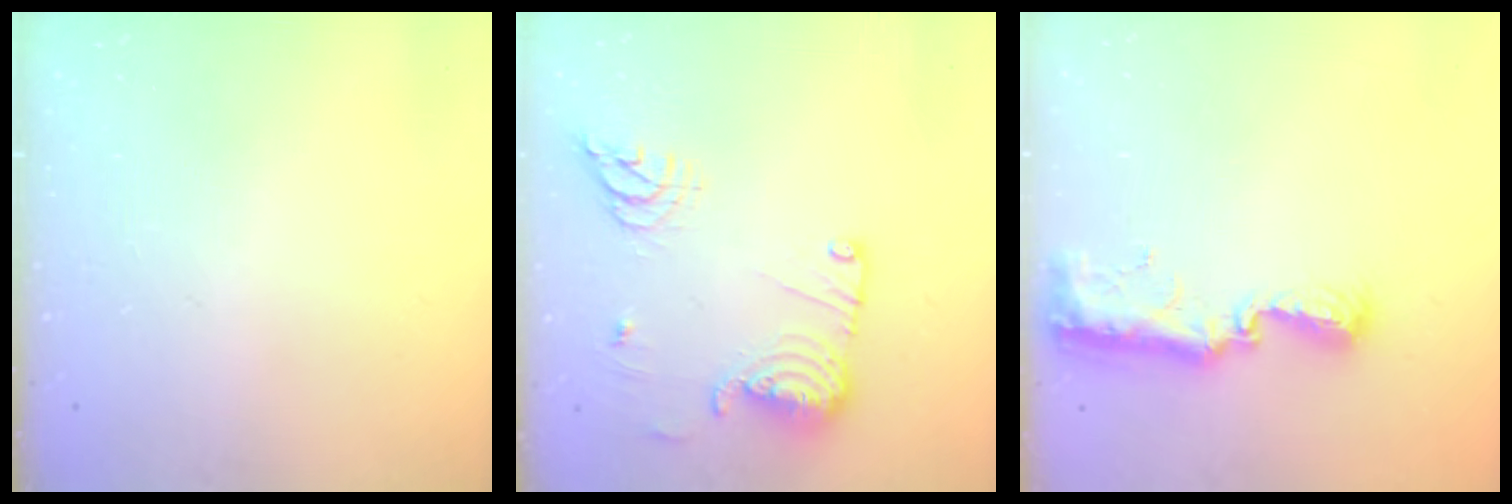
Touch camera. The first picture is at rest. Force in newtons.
{"total": 17.5, "press": 16.1, "slide": 6.9}
{"total": 9.1, "press": 9.1, "slide": 0.8}